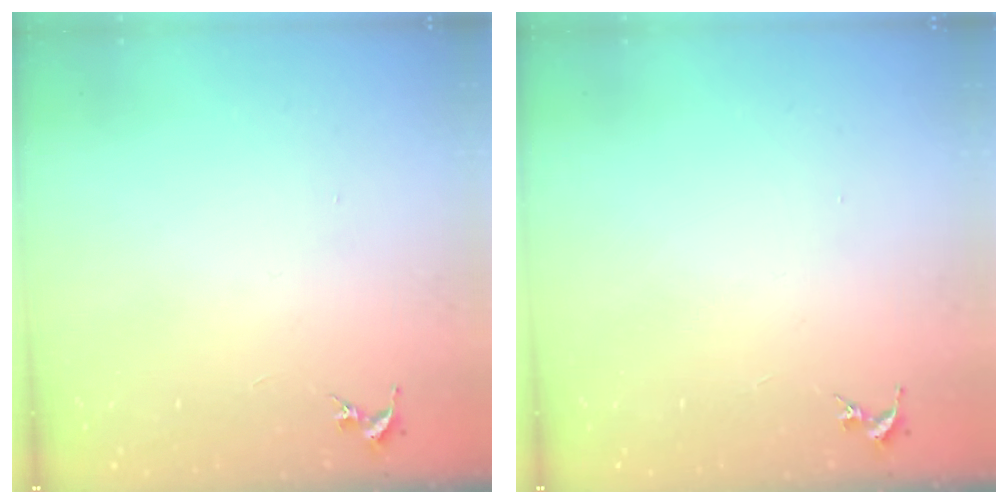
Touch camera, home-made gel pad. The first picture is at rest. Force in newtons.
{"total": 0.0}